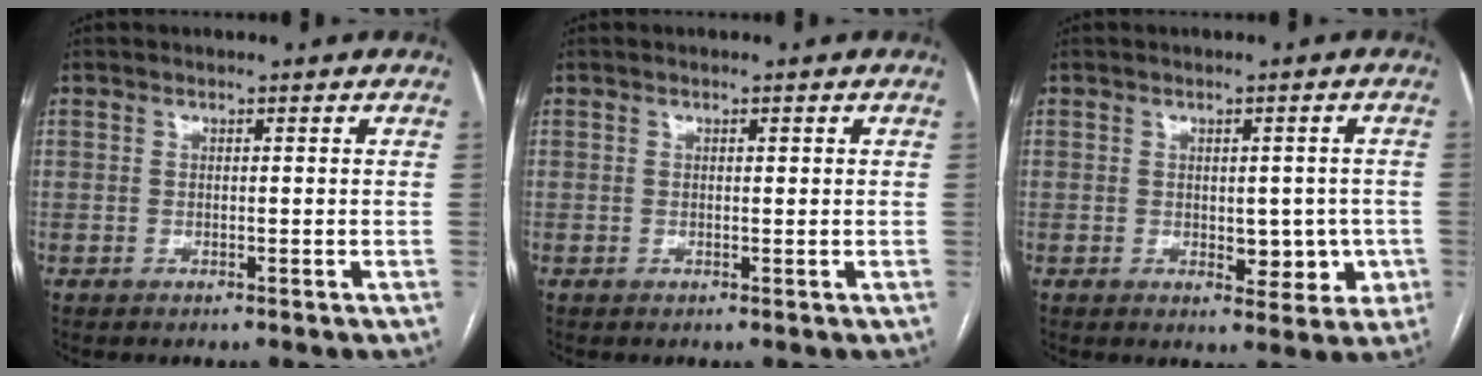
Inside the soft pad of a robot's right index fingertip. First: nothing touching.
{"total": 0.5, "force": [0.2, 0.2, 0.4], "torque": [-0.007, 0.000, 0.003]}
{"total": 6.0, "force": [-1.1, 3.4, 4.8], "torque": [-0.050, 0.008, -0.004]}